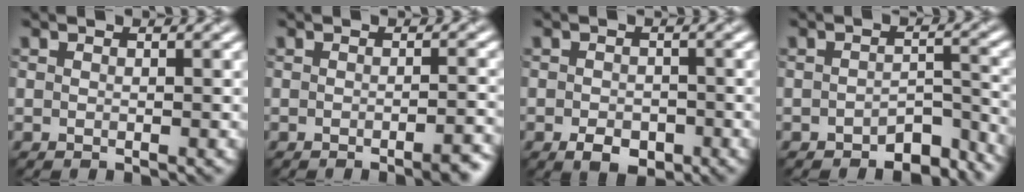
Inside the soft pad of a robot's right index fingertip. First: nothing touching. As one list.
[{"total": 2.3, "force": [-1.6, 0.5, 1.5], "torque": [-0.013, 0.003, -0.025]}, {"total": 2.7, "force": [-1.2, 1.7, 1.7], "torque": [-0.025, -0.003, -0.024]}, {"total": 4.6, "force": [-3.7, 2.0, 2.0], "torque": [-0.022, -0.003, -0.053]}]